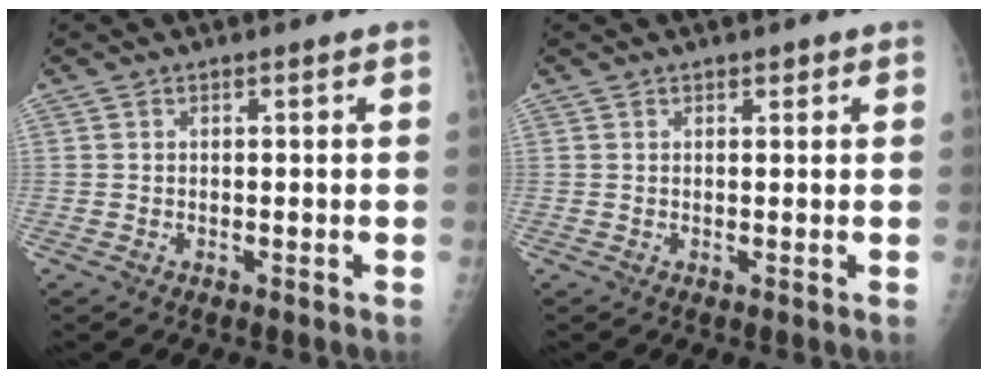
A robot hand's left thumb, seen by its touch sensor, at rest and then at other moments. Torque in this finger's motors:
{"motor_torque": [-0.28, -0.28, 0.16, 0.04, -0.05]}